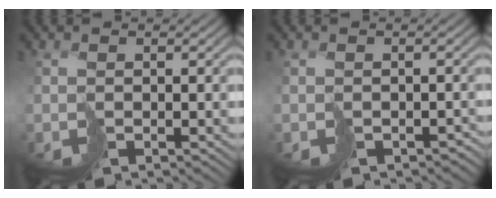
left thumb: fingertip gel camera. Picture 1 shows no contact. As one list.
[{"total": 2.5, "force": [-1.6, 1.6, 1.1], "torque": [-0.008, -0.012, -0.022]}]